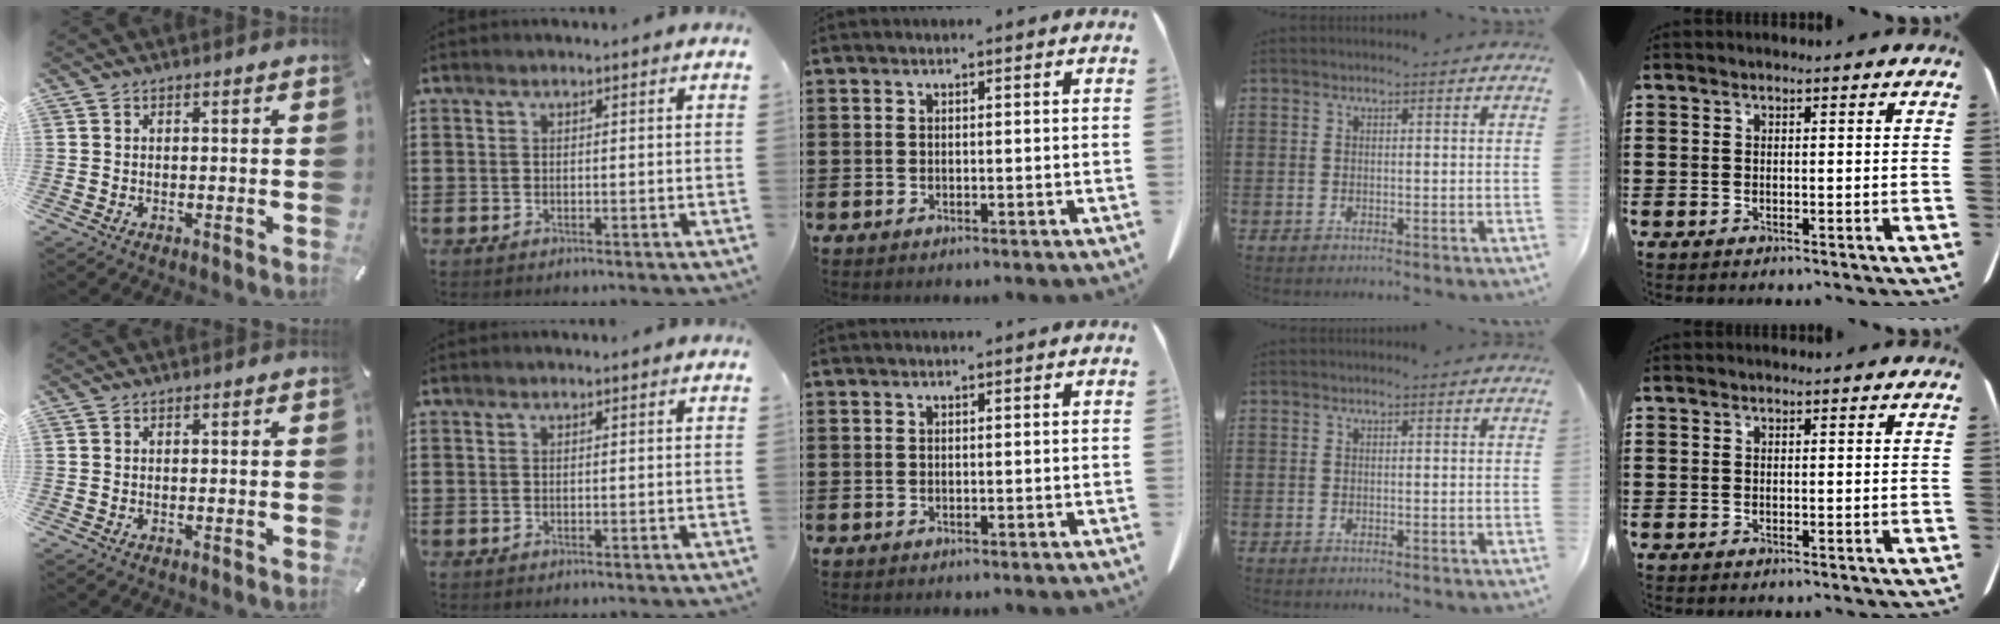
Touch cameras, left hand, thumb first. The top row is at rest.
{}